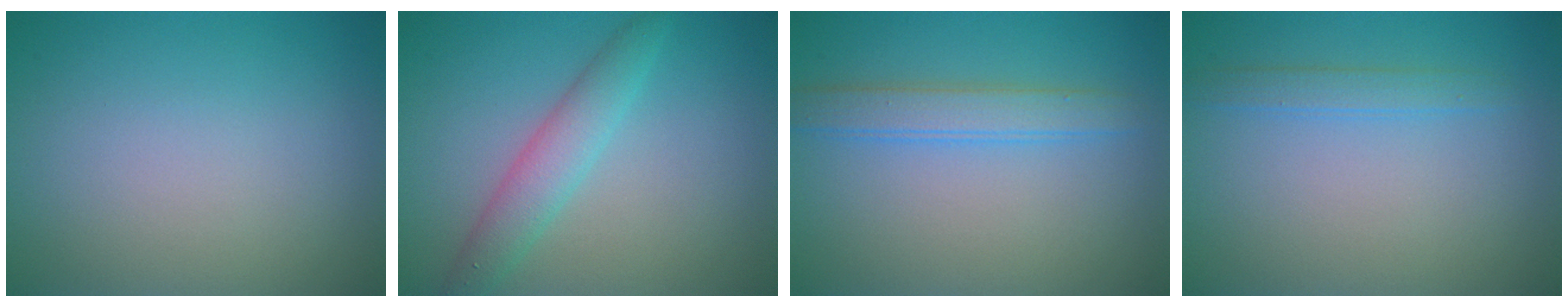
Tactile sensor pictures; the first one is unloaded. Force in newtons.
{"total": 3.2, "press": 3.2, "slide": 0.0}
{"total": 2.8, "press": 2.8, "slide": 0.0}
{"total": 1.5, "press": 1.5, "slide": 0.2}